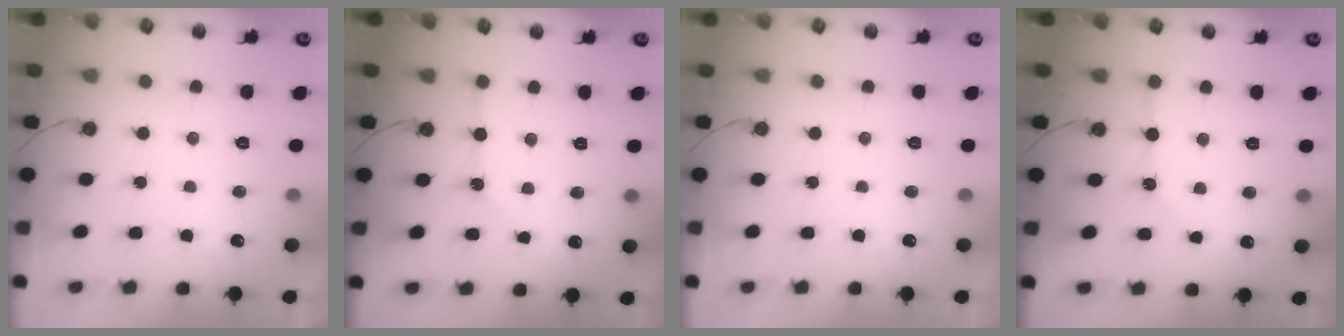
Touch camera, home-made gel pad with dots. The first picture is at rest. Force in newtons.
{"total": 2.8, "press": 2.7, "slide": 0.4}
{"total": 0.0}
{"total": 2.1, "press": 2.0, "slide": 0.3}